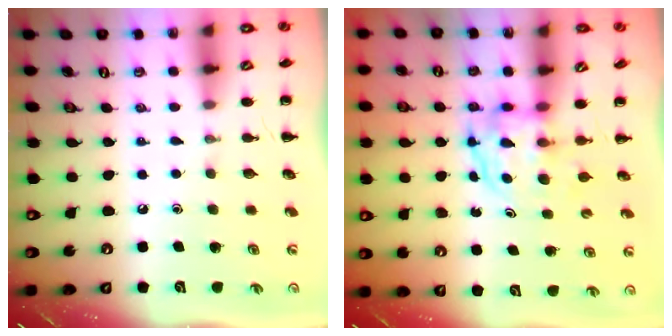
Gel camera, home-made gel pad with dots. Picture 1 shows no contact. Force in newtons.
{"total": 3.7, "press": 3.7, "slide": 0.3}